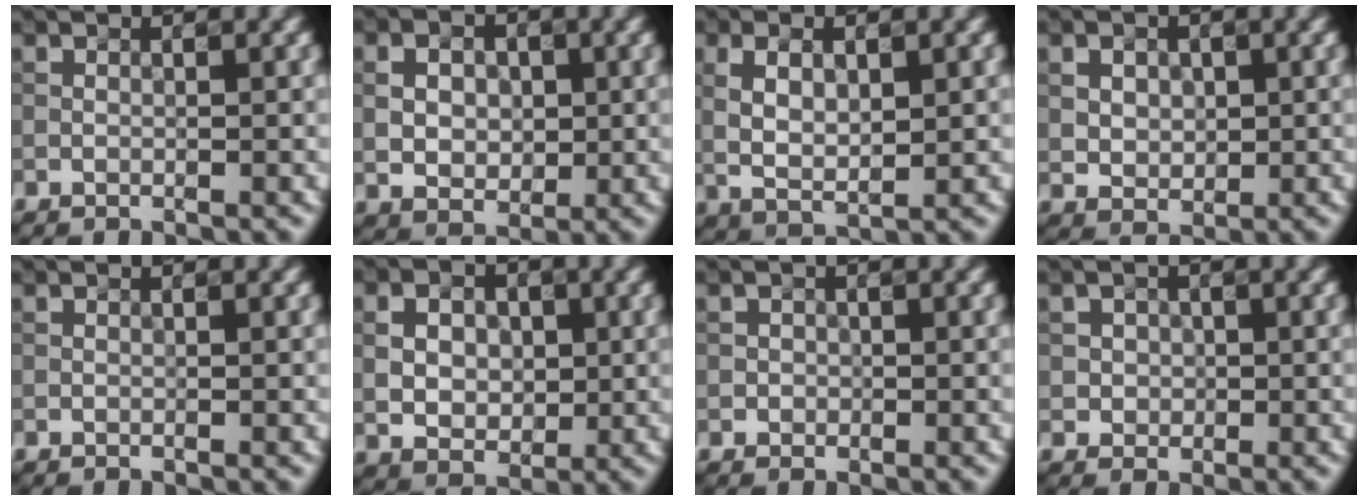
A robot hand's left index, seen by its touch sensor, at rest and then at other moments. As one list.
[{"total": 4.1, "force": [0.5, 3.1, 2.6], "torque": [-0.051, -0.001, 0.008]}, {"total": 3.9, "force": [0.6, 1.8, 3.3], "torque": [-0.072, -0.002, 0.019]}, {"total": 2.7, "force": [0.8, 2.1, 1.5], "torque": [-0.029, 0.004, 0.010]}, {"total": 0.0}, {"total": 4.6, "force": [0.5, 3.5, 2.9], "torque": [-0.055, -0.001, 0.009]}, {"total": 0.7, "force": [-0.1, 0.7, 0.0], "torque": [0.004, -0.003, -0.001]}, {"total": 1.6, "force": [0.3, 1.5, 0.4], "torque": [0.009, 0.002, 0.002]}]